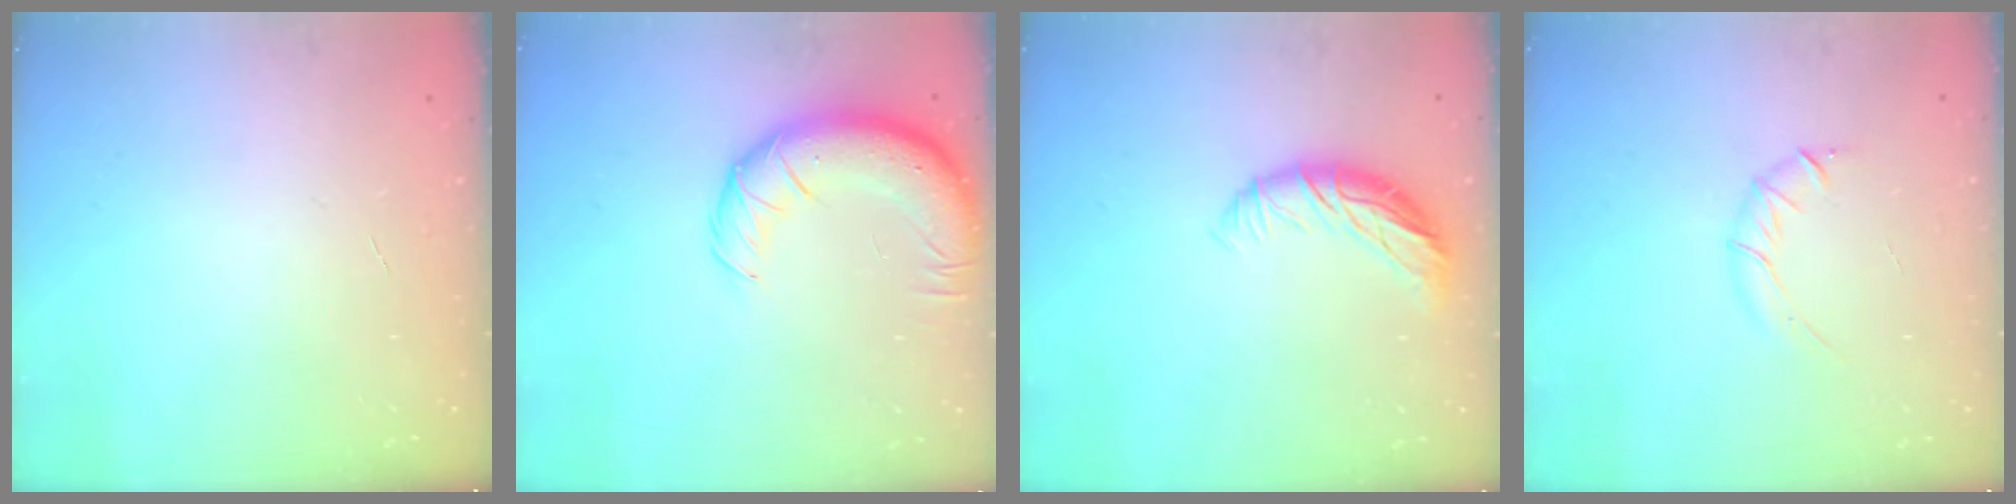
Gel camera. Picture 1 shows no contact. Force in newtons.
{"total": 13.9, "press": 13.6, "slide": 2.8}
{"total": 10.2, "press": 10.1, "slide": 1.6}
{"total": 5.6, "press": 5.4, "slide": 1.6}